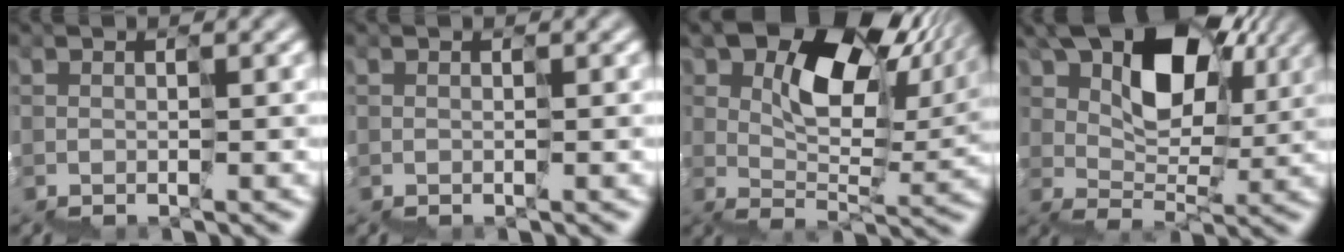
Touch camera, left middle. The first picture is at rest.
{"total": 0.0}
{"total": 10.5, "force": [5.9, 5.4, 6.8], "torque": [-0.098, 0.017, 0.093]}
{"total": 8.8, "force": [5.0, 5.1, 5.2], "torque": [-0.087, 0.021, 0.078]}